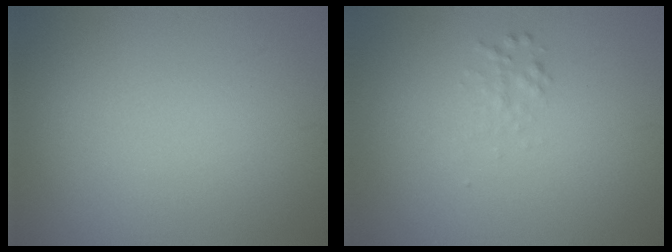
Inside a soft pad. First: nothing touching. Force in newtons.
{"total": 0.9, "press": 0.9, "slide": 0.1}